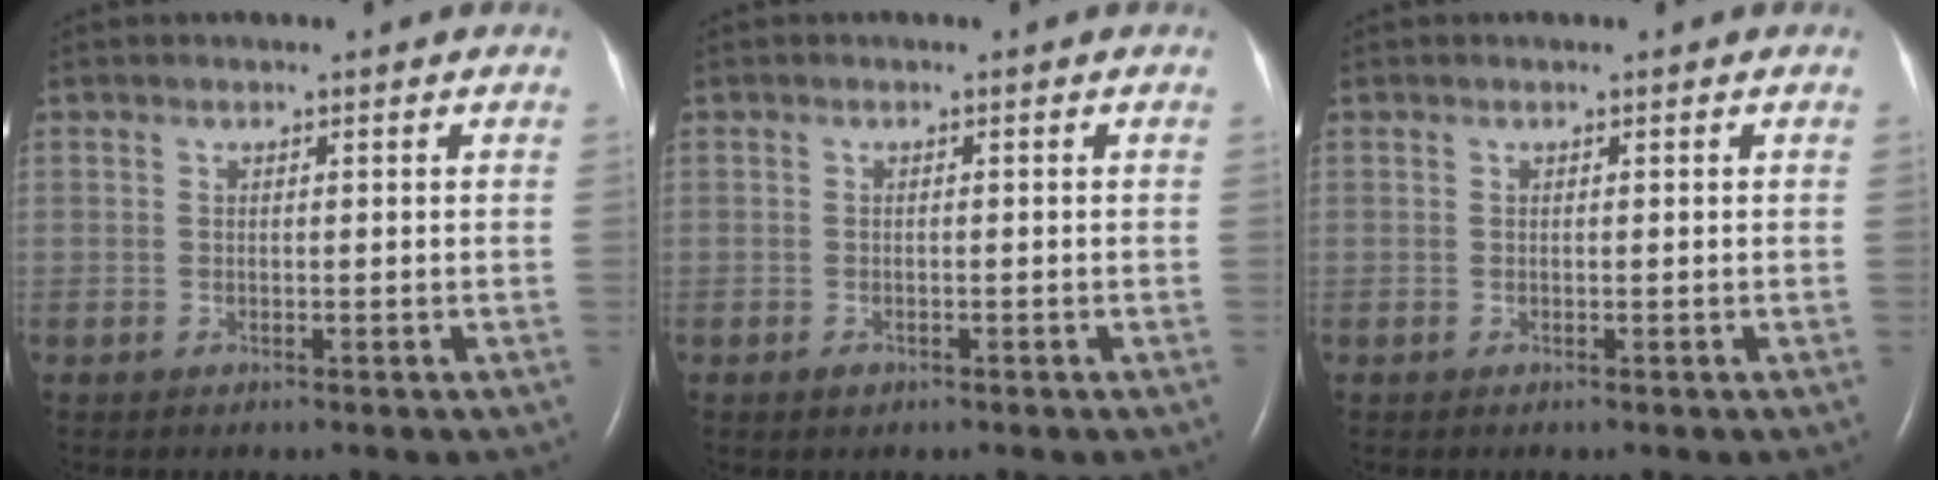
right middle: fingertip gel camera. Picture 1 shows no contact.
{"total": 0.9, "force": [-0.6, 0.5, 0.4], "torque": [-0.004, 0.001, -0.007]}
{"total": 0.0}